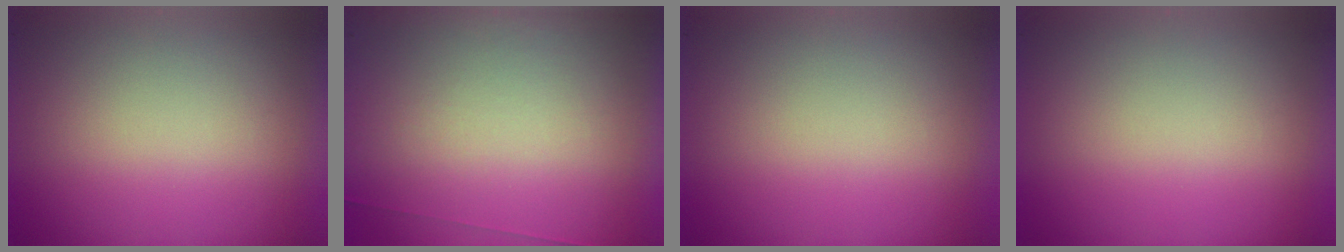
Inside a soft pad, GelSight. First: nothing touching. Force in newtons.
{"total": 7.1}
{"total": 0.0}
{"total": 0.0}